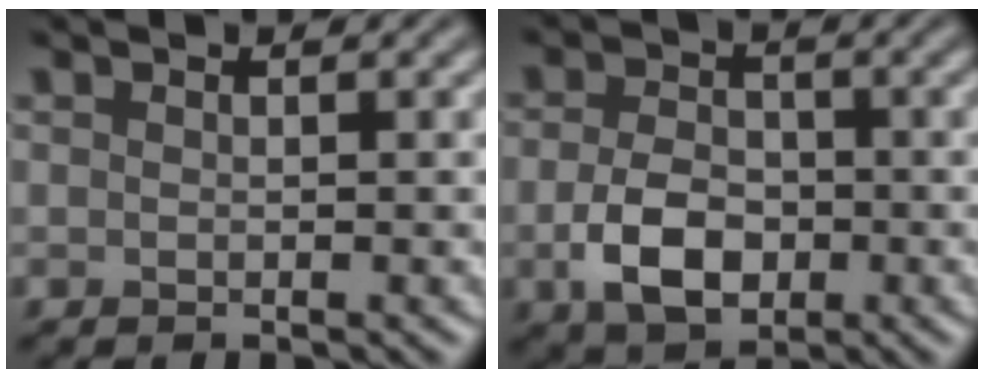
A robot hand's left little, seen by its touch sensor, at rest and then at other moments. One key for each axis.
{"total": 4.9, "fx": -1.5, "fy": 3.3, "fz": 3.3, "tx": -0.069, "ty": -0.007, "tz": -0.033}